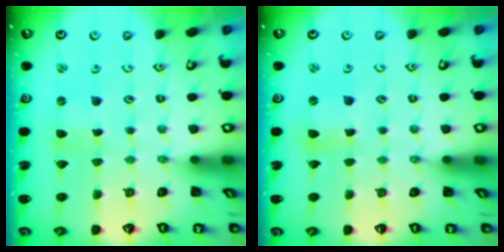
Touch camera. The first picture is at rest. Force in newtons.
{"total": 2.6, "press": 2.6, "slide": 0.3}